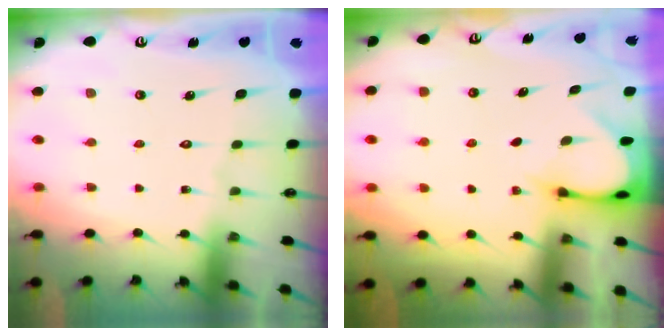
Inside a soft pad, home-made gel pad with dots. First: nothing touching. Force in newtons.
{"total": 3.4, "press": 3.4, "slide": 0.2}